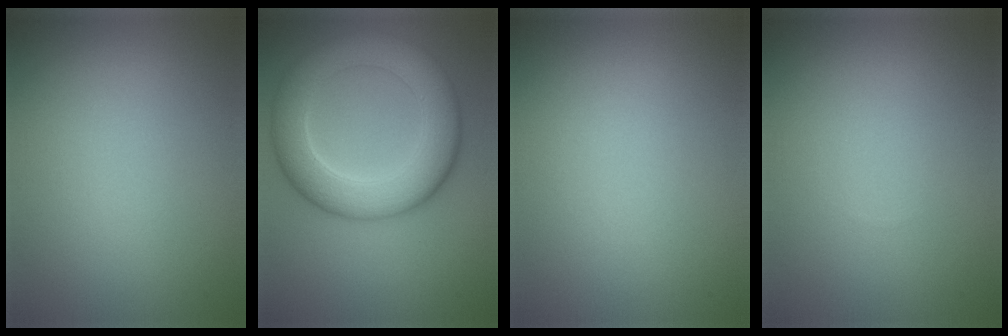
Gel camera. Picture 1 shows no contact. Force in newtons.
{"total": 8.3, "press": 8.3, "slide": 0.4}
{"total": 0.0}
{"total": 0.0}